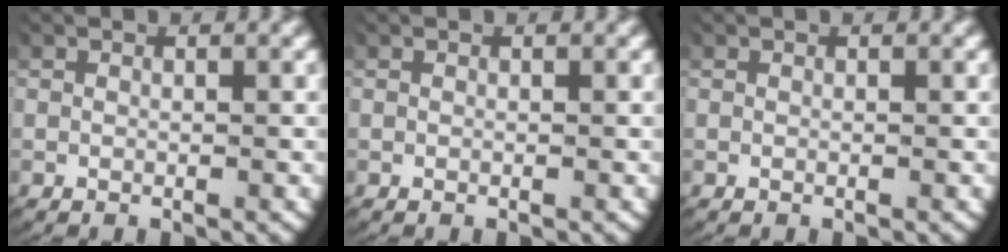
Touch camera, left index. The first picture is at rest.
{"total": 0.0}
{"total": 0.0}